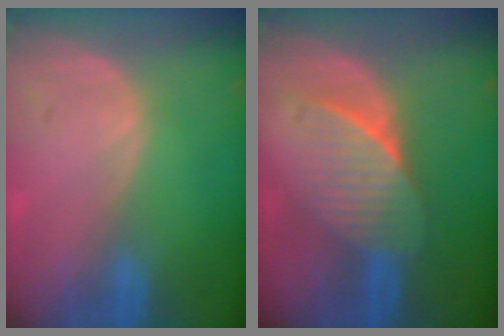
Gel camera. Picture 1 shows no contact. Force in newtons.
{"total": 7.4, "press": 6.6, "slide": 3.4}